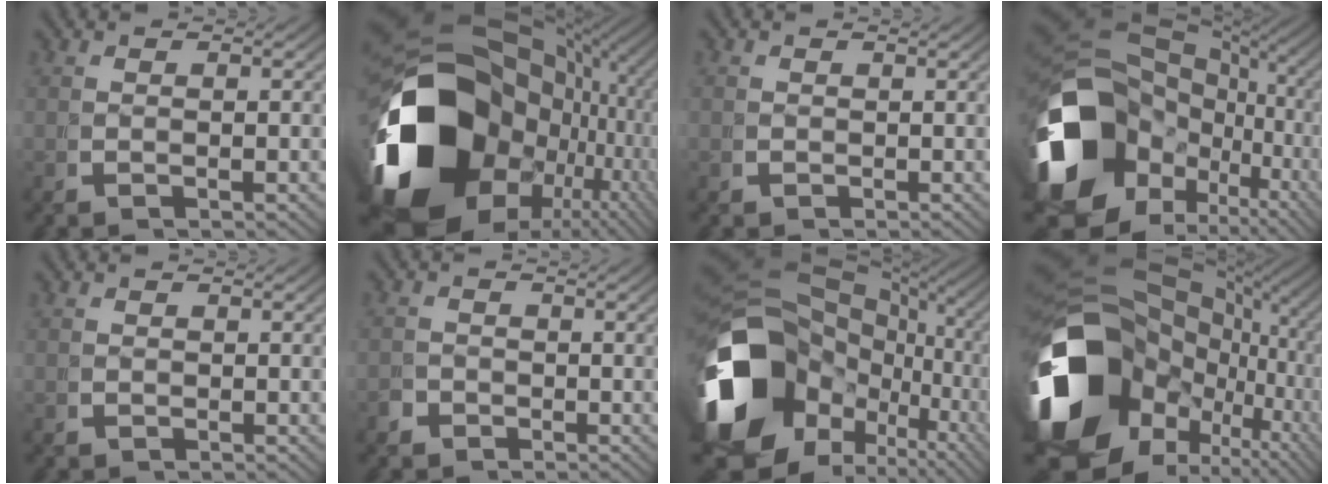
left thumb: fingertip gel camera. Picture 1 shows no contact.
{"total": 30.6, "force": [-2.1, 19.9, 23.1], "torque": [-0.375, -0.037, -0.025]}
{"total": 1.4, "force": [-0.5, 1.1, -0.6], "torque": [0.010, -0.011, -0.008]}
{"total": 19.8, "force": [-1.2, 14.4, 13.4], "torque": [-0.283, -0.059, 0.006]}
{"total": 0.6, "force": [-0.1, 0.3, -0.5], "torque": [0.010, -0.003, 0.001]}
{"total": 2.1, "force": [-1.4, 1.2, -1.0], "torque": [0.025, -0.010, -0.028]}
{"total": 21.8, "force": [-1.0, 15.7, 15.1], "torque": [-0.310, -0.058, 0.007]}
{"total": 25.1, "force": [-0.9, 17.0, 18.3], "torque": [-0.331, -0.045, 0.001]}